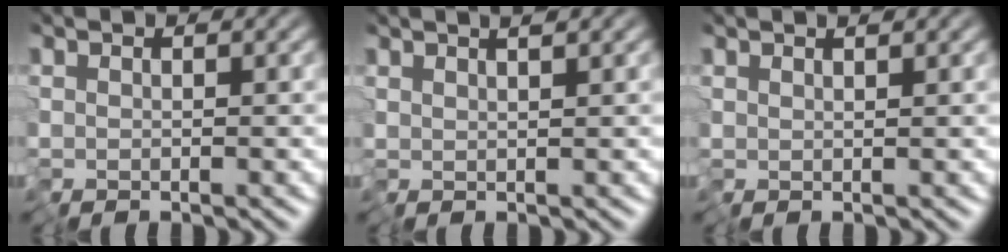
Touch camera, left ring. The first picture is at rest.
{"total": 1.9, "force": [1.2, 0.5, 1.4], "torque": [-0.024, 0.010, 0.009]}
{"total": 1.1, "force": [0.8, 0.2, 0.7], "torque": [-0.016, 0.004, 0.009]}